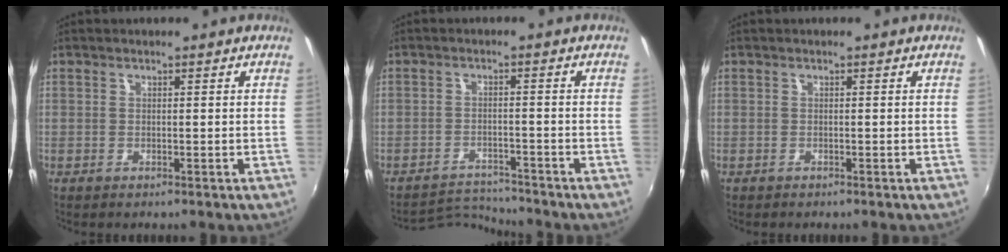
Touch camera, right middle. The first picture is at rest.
{"total": 5.2, "force": [-5.2, -0.4, -0.8], "torque": [-0.010, 0.007, -0.093]}
{"total": 0.0}